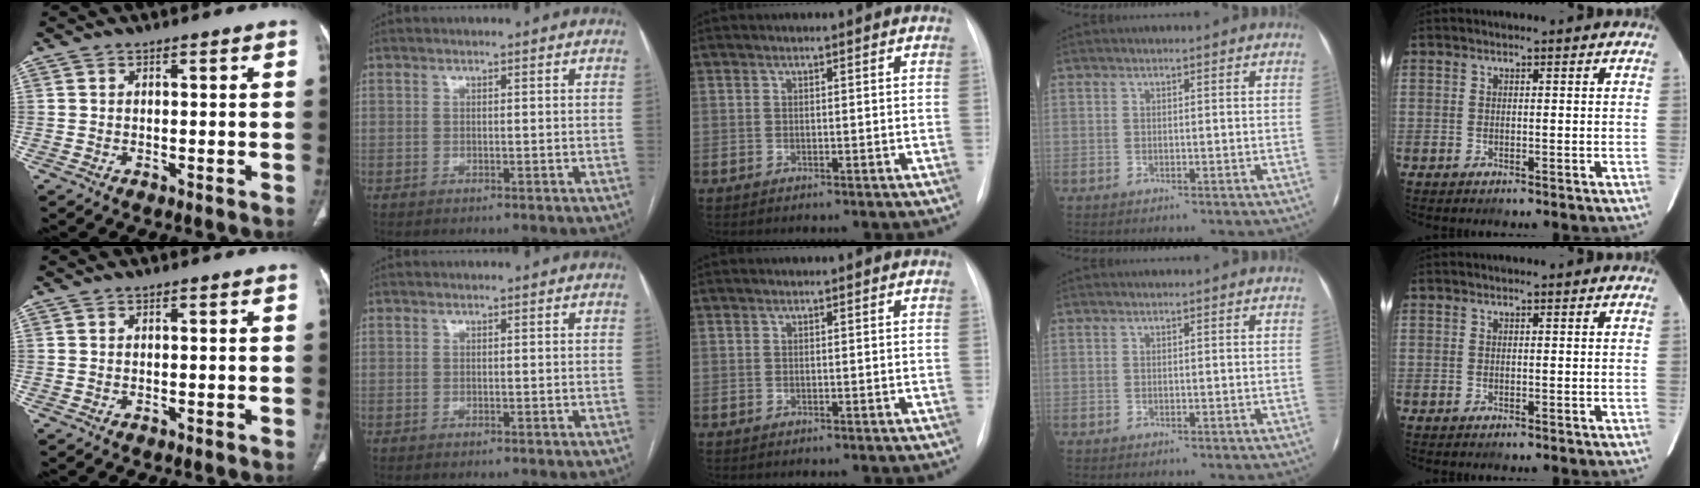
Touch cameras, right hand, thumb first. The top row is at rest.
{}